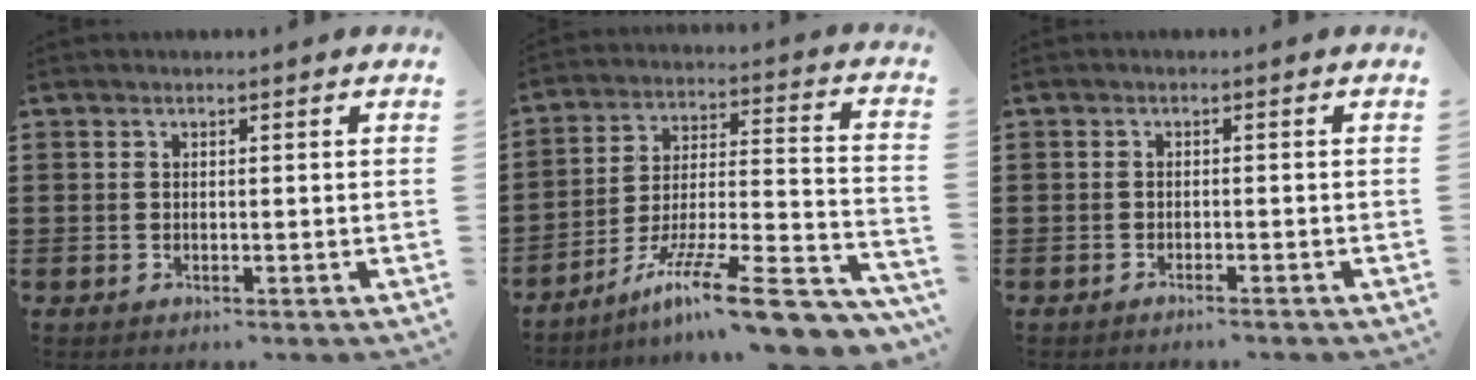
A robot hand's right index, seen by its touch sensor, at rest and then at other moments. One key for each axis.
{"total": 14.6, "fx": -10.5, "fy": 2.1, "fz": 9.9, "tx": -0.150, "ty": 0.028, "tz": -0.184}
{"total": 1.0, "fx": -0.9, "fy": -0.1, "fz": 0.3, "tx": -0.006, "ty": 0.000, "tz": -0.018}